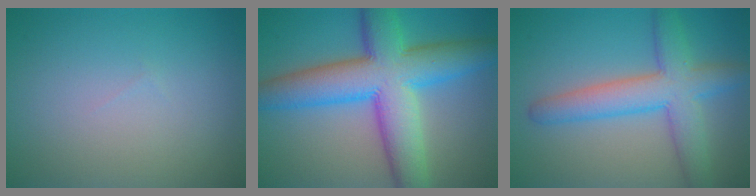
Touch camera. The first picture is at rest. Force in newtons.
{"total": 11.3, "press": 11.3, "slide": 0.2}
{"total": 6.2, "press": 6.2, "slide": 0.3}